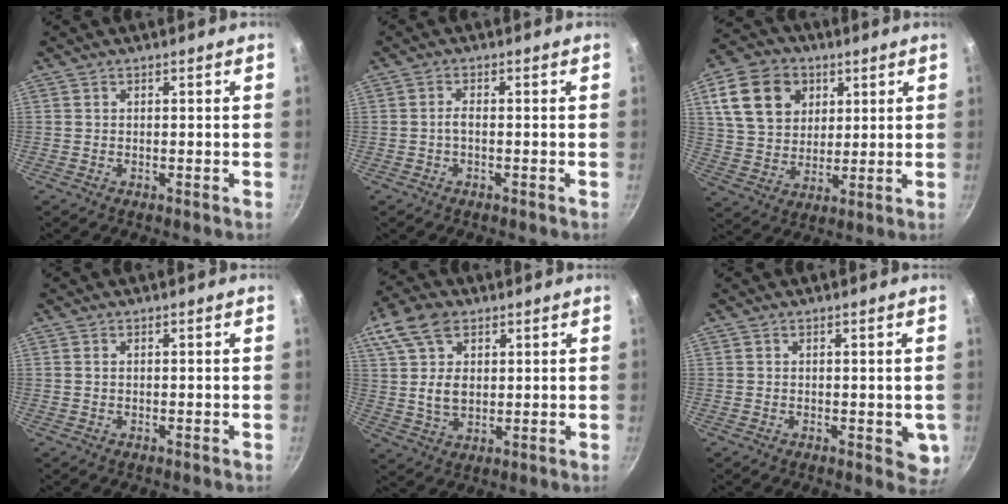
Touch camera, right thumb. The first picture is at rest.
{"total": 1.6, "force": [-0.5, 0.5, 1.4], "torque": [-0.033, 0.009, -0.013]}
{"total": 15.1, "force": [5.4, 11.6, 8.0], "torque": [-0.128, -0.006, 0.097]}
{"total": 0.6, "force": [0.1, 0.4, 0.4], "torque": [-0.007, 0.002, 0.002]}
{"total": 13.2, "force": [4.8, 8.9, 8.5], "torque": [-0.152, -0.002, 0.087]}
{"total": 4.2, "force": [0.1, 2.1, 3.6], "torque": [-0.032, -0.008, 0.003]}